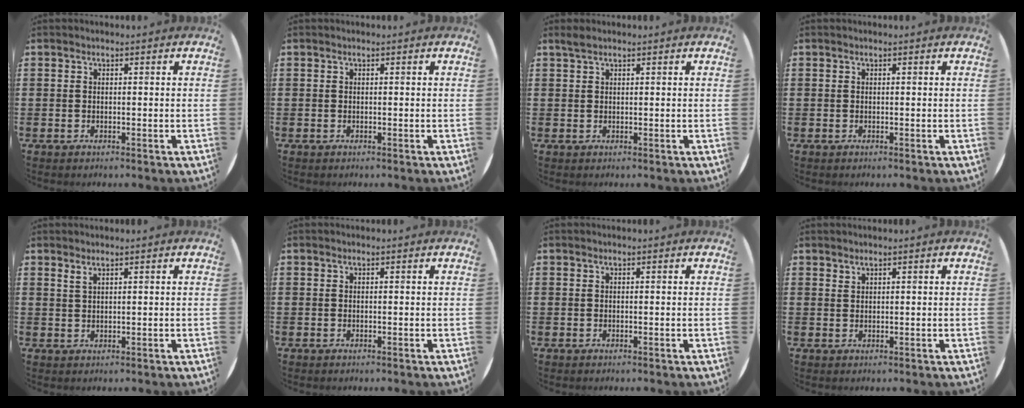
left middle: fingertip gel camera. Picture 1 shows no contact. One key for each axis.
{"total": 0.0}
{"total": 1.0, "fx": 0.9, "fy": 0.2, "fz": 0.4, "tx": -0.009, "ty": 0.003, "tz": 0.015}
{"total": 0.0}
{"total": 0.9, "fx": 0.8, "fy": 0.1, "fz": 0.4, "tx": -0.009, "ty": 0.001, "tz": 0.015}
{"total": 0.0}
{"total": 0.0}
{"total": 0.8, "fx": 0.8, "fy": 0.0, "fz": -0.1, "tx": 0.001, "ty": 0.000, "tz": 0.016}